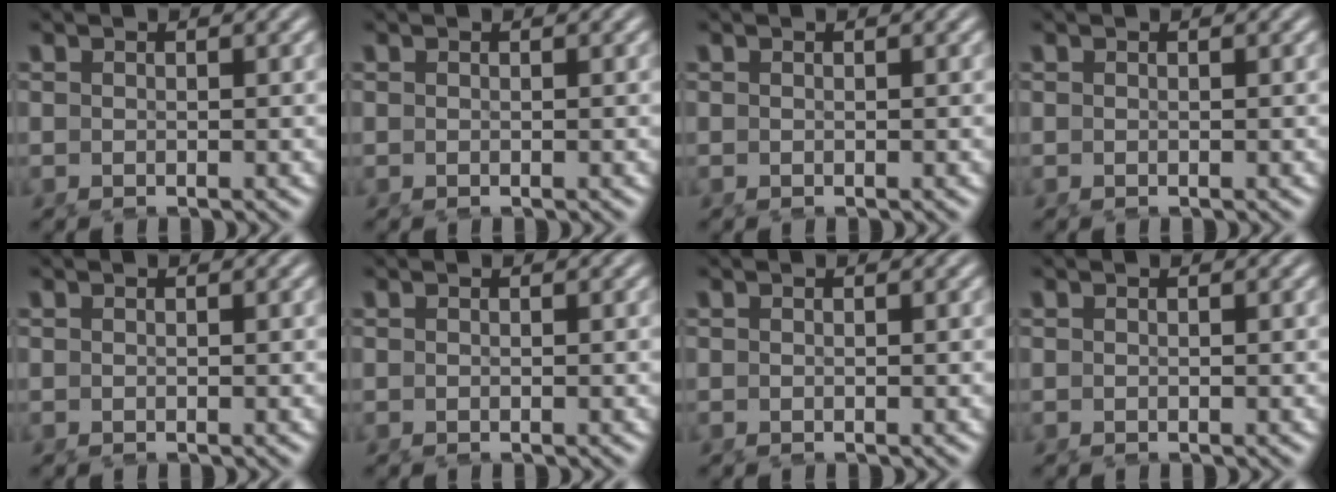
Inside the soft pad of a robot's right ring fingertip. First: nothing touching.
{"total": 0.0}
{"total": 0.0}
{"total": 0.0}
{"total": 0.0}
{"total": 0.0}
{"total": 0.0}
{"total": 0.0}